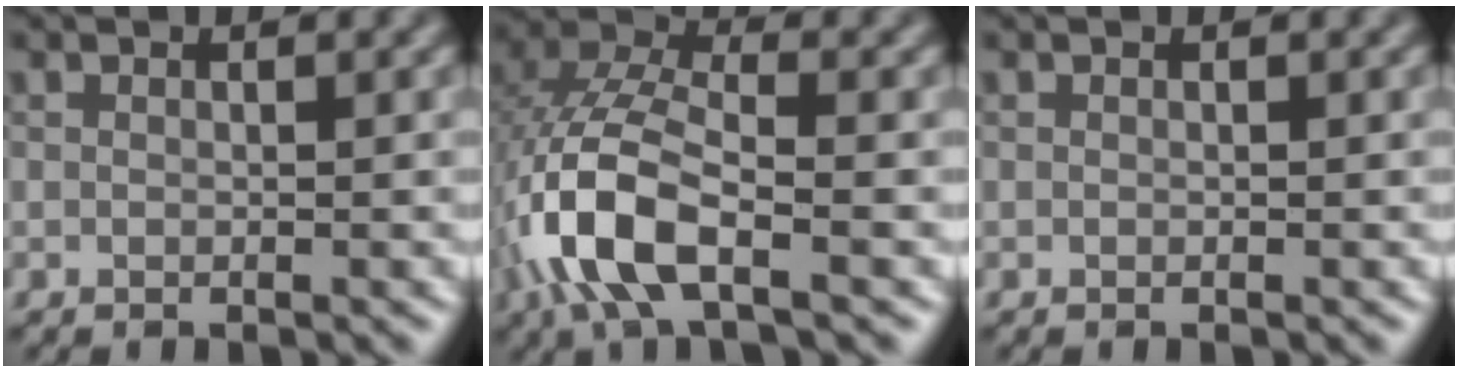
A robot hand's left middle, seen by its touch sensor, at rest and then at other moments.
{"total": 8.1, "force": [-3.0, 3.5, 6.7], "torque": [-0.157, 0.008, -0.067]}
{"total": 0.0}